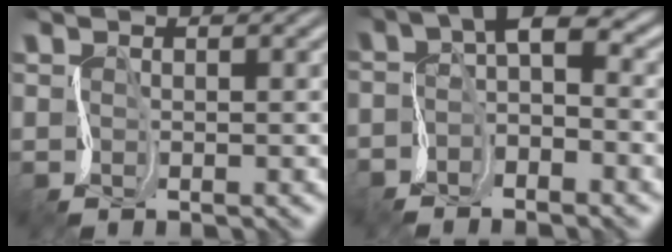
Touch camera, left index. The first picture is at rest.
{"total": 4.1, "force": [-1.3, 1.7, 3.6], "torque": [-0.063, 0.017, -0.035]}